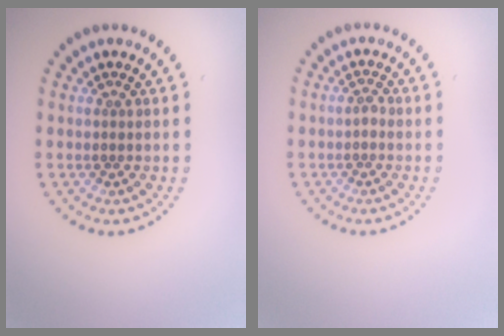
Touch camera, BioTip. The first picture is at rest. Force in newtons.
{"total": 0.8, "press": 0.6, "slide": 0.5}